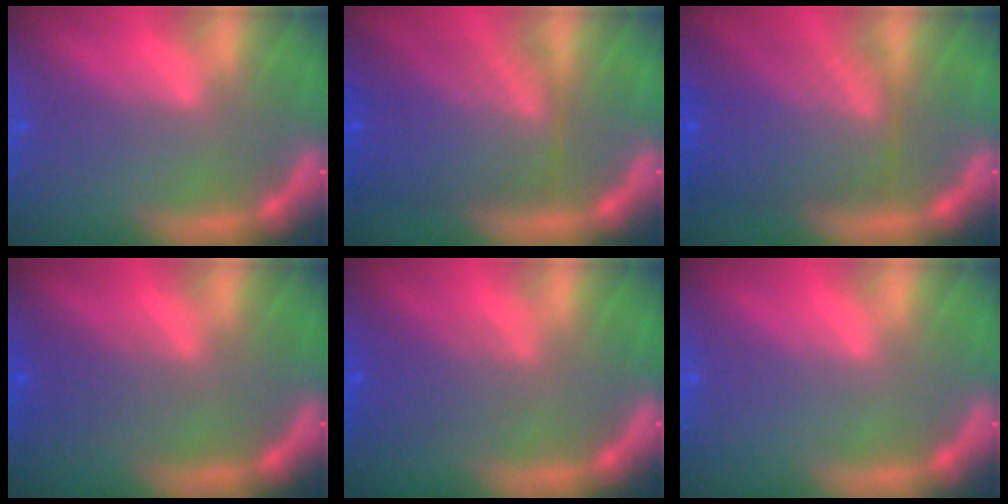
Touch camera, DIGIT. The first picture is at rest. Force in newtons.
{"total": 8.6}
{"total": 8.6}
{"total": 1.9}
{"total": 3.0}
{"total": 0.0}